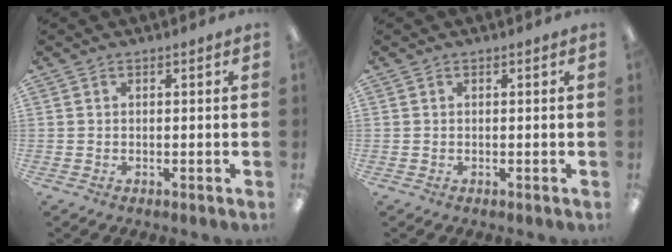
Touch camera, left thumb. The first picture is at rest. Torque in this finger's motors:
{"motor_torque": [0.00, 0.00, -0.01, -0.05, 0.00]}